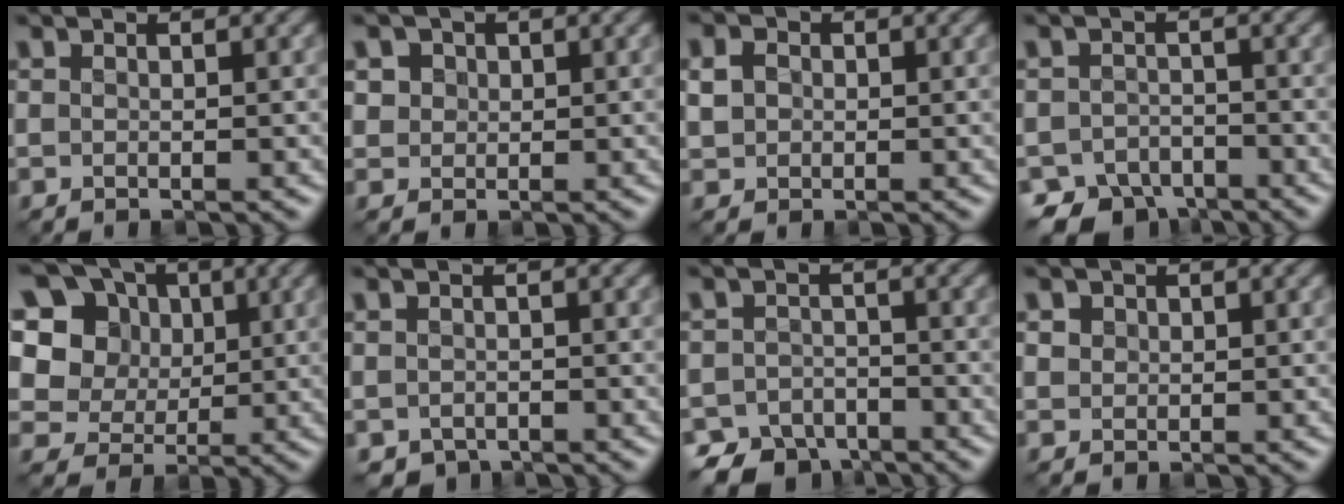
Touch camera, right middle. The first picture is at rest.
{"total": 2.7, "force": [1.3, 2.2, 1.1], "torque": [-0.027, 0.006, 0.025]}
{"total": 1.9, "force": [0.2, 1.7, 0.8], "torque": [-0.017, 0.001, 0.002]}
{"total": 5.4, "force": [-4.3, 3.2, 1.0], "torque": [0.001, -0.007, -0.074]}
{"total": 12.1, "force": [4.9, 9.7, 5.2], "torque": [-0.134, 0.027, 0.086]}
{"total": 1.2, "force": [-0.9, 0.8, 0.2], "torque": [0.000, -0.005, -0.016]}
{"total": 6.5, "force": [-5.2, 3.8, 1.2], "torque": [0.002, -0.008, -0.082]}
{"total": 1.1, "force": [0.5, 1.0, 0.3], "torque": [-0.003, -0.003, 0.009]}